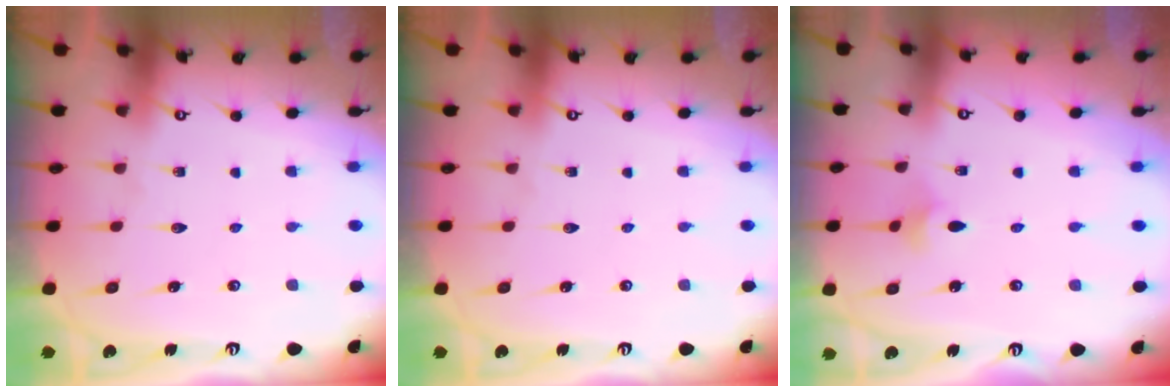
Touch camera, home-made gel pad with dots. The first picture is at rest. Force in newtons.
{"total": 0.0}
{"total": 3.2, "press": 3.1, "slide": 0.6}